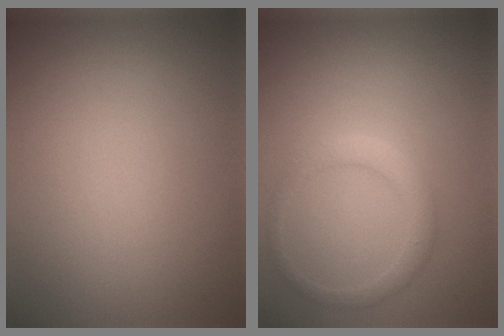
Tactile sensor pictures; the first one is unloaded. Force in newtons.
{"total": 2.2, "press": 2.2, "slide": 0.2}